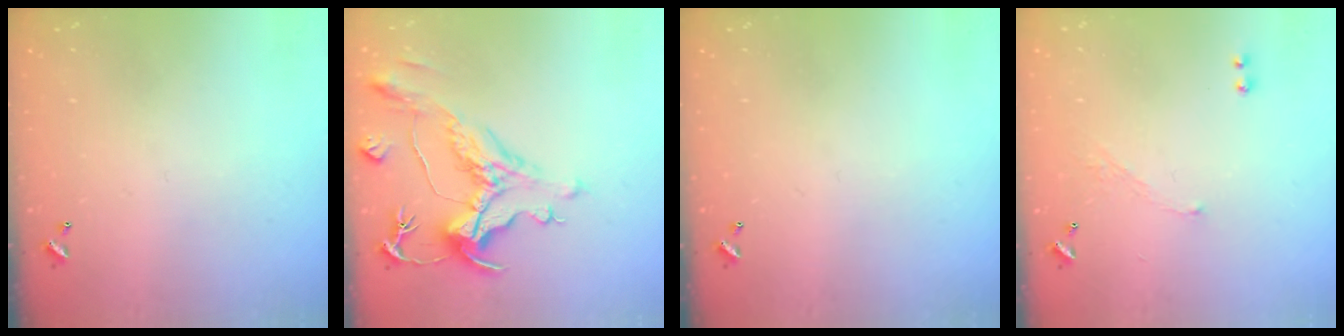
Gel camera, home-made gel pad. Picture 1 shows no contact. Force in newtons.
{"total": 1.9, "press": 0.8, "slide": 1.7}
{"total": 0.0}
{"total": 4.0, "press": 4.0, "slide": 0.7}